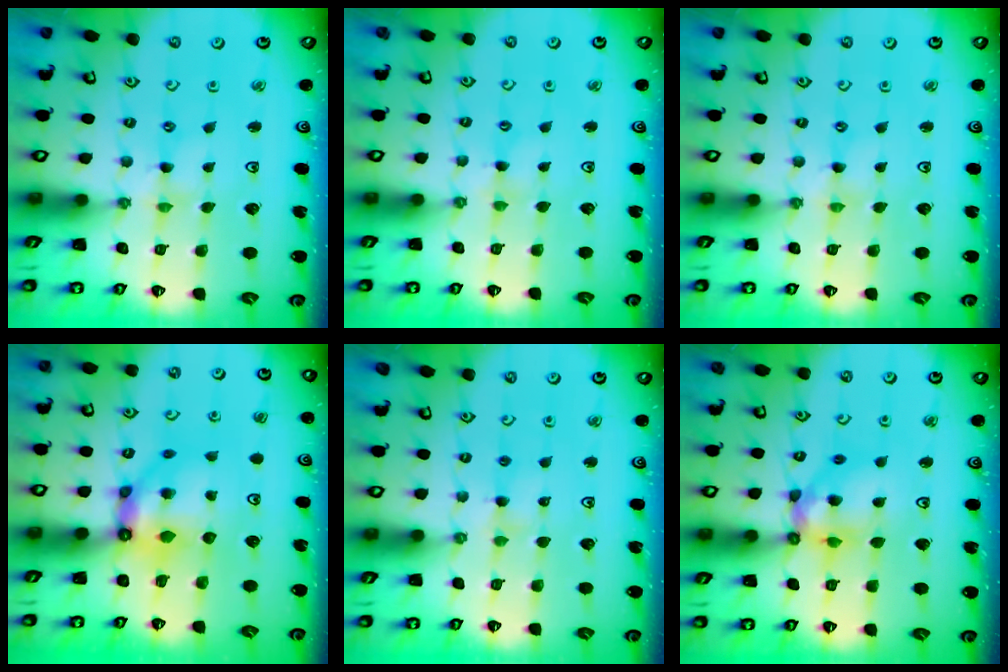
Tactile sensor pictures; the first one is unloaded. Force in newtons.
{"total": 1.2, "press": 1.2, "slide": 0.3}
{"total": 0.0}
{"total": 7.3, "press": 7.3, "slide": 0.5}
{"total": 2.4, "press": 2.4, "slide": 0.3}
{"total": 12.4, "press": 12.3, "slide": 1.5}